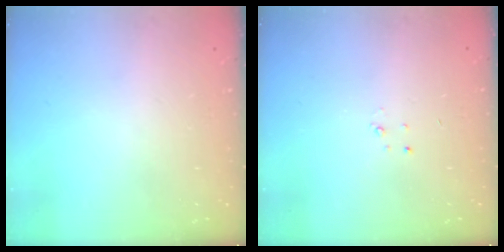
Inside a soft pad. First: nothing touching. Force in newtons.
{"total": 2.3, "press": 2.3, "slide": 0.3}